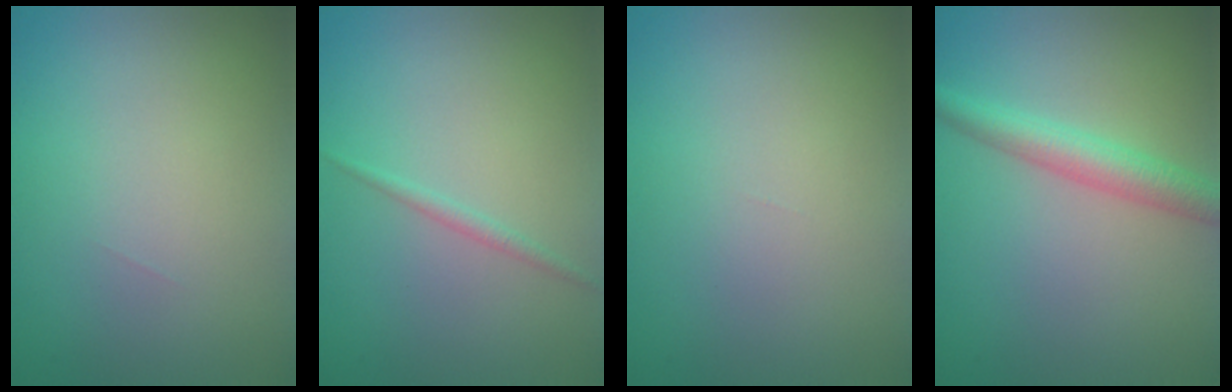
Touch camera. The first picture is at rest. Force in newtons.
{"total": 0.9, "press": 0.9, "slide": 0.0}
{"total": 0.0}
{"total": 3.4, "press": 3.4, "slide": 0.0}